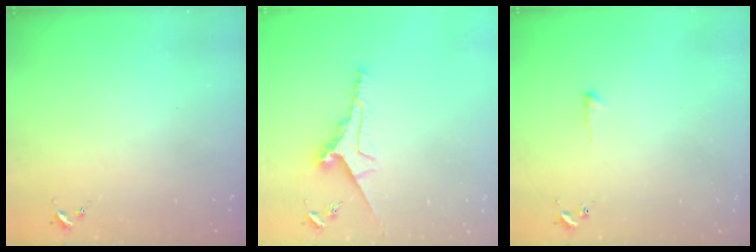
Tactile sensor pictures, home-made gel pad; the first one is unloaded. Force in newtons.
{"total": 9.2, "press": 9.2, "slide": 0.5}
{"total": 3.9, "press": 3.8, "slide": 0.7}